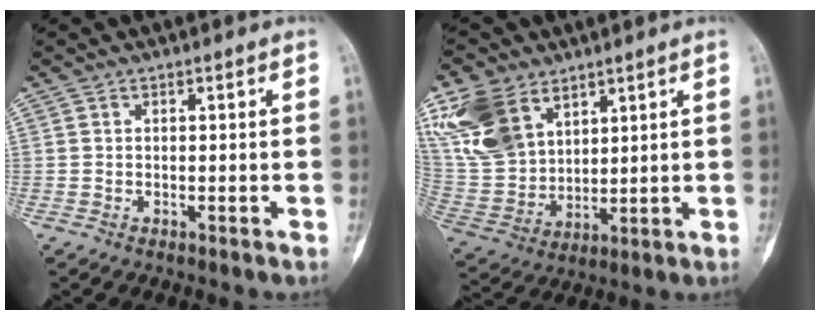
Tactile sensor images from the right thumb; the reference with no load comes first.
{"total": 15.6, "force": [8.3, 10.1, 8.6], "torque": [-0.167, -0.023, 0.182]}